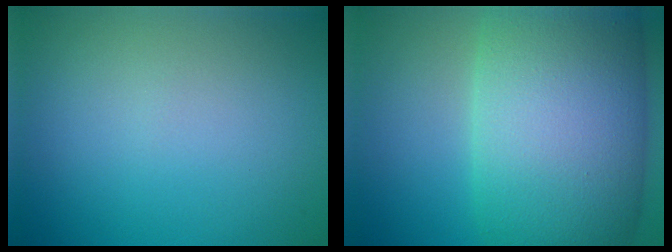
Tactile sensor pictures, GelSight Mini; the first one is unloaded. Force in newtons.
{"total": 15.7, "press": 15.7, "slide": 0.8}